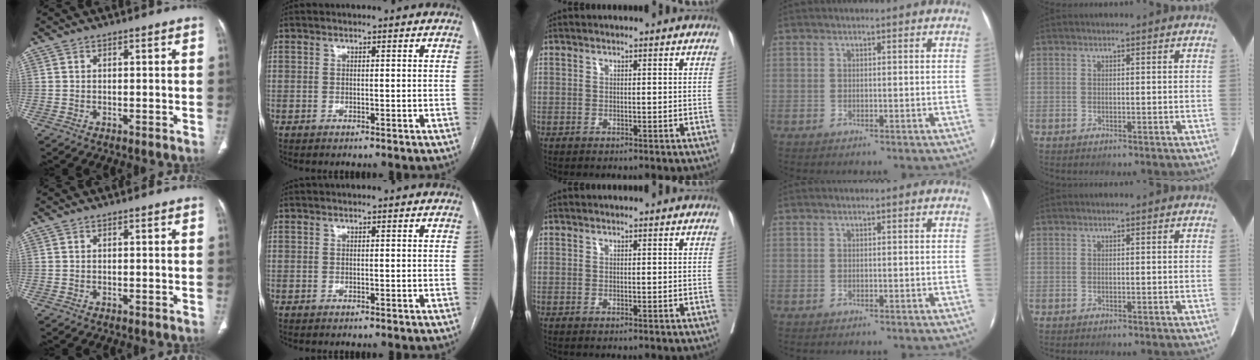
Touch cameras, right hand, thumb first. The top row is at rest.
{}